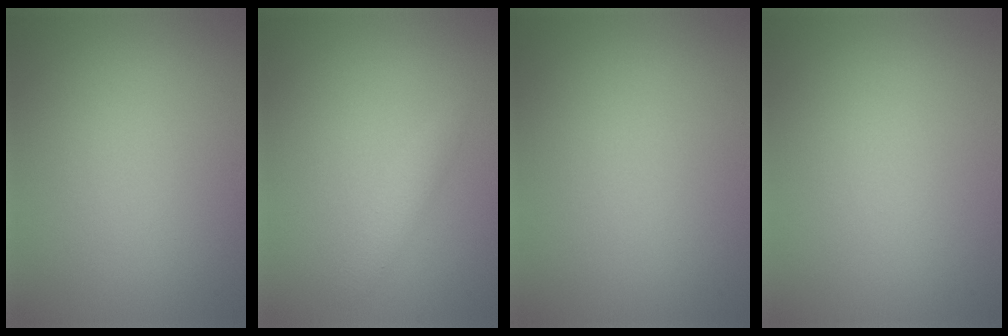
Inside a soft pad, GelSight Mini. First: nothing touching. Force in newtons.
{"total": 1.4, "press": 1.4, "slide": 0.0}
{"total": 0.0}
{"total": 0.0}